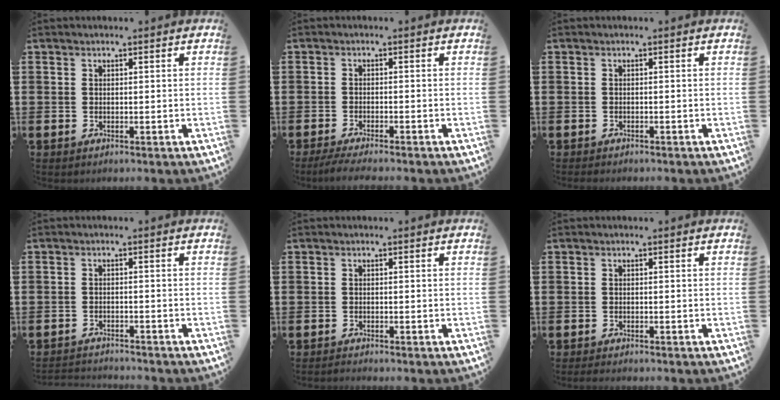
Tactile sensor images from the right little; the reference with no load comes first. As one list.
[{"total": 1.9, "force": [-1.6, 0.0, 1.1], "torque": [-0.018, 0.001, -0.030]}, {"total": 0.0}, {"total": 1.7, "force": [-1.7, -0.1, -0.2], "torque": [-0.002, 0.002, -0.036]}, {"total": 0.6, "force": [-0.6, 0.0, 0.0], "torque": [-0.002, -0.003, -0.011]}, {"total": 0.0}]